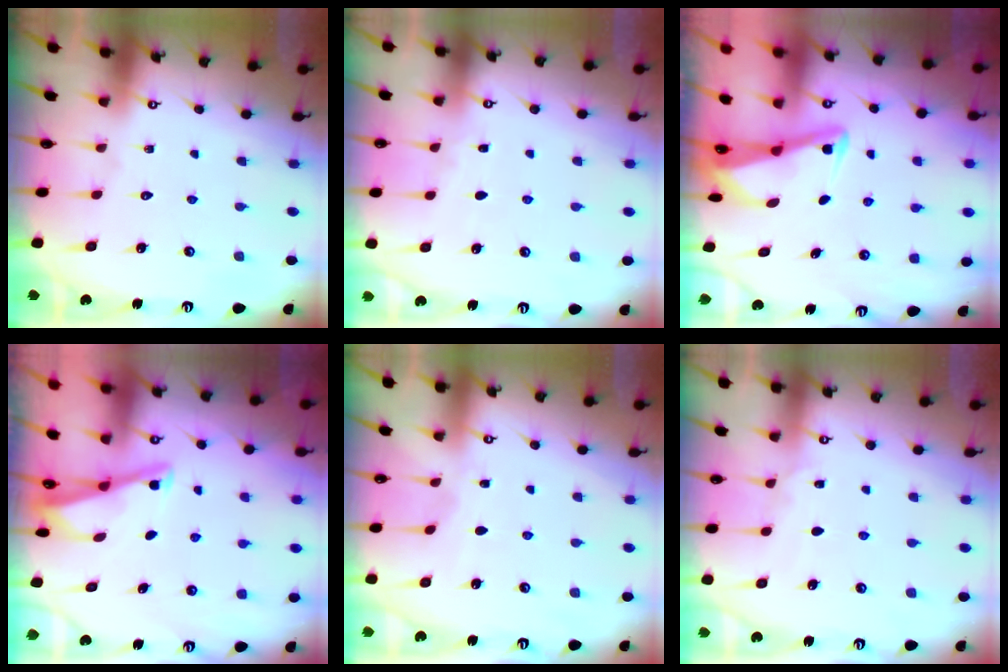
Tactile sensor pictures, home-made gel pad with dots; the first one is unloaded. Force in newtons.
{"total": 2.3, "press": 2.2, "slide": 0.3}
{"total": 2.9, "press": 2.8, "slide": 0.4}
{"total": 2.7, "press": 2.7, "slide": 0.3}
{"total": 2.4, "press": 2.4, "slide": 0.3}
{"total": 3.0, "press": 3.0, "slide": 0.3}